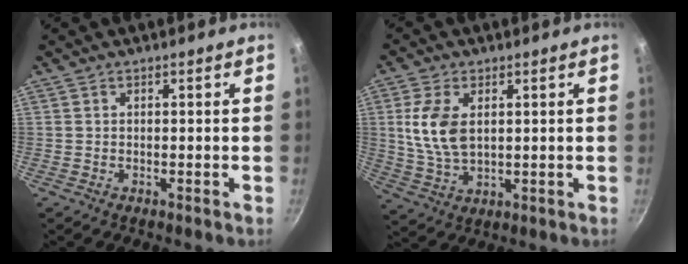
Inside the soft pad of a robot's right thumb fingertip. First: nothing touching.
{"total": 9.4, "force": [1.9, 5.4, 7.4], "torque": [-0.148, -0.014, 0.042]}